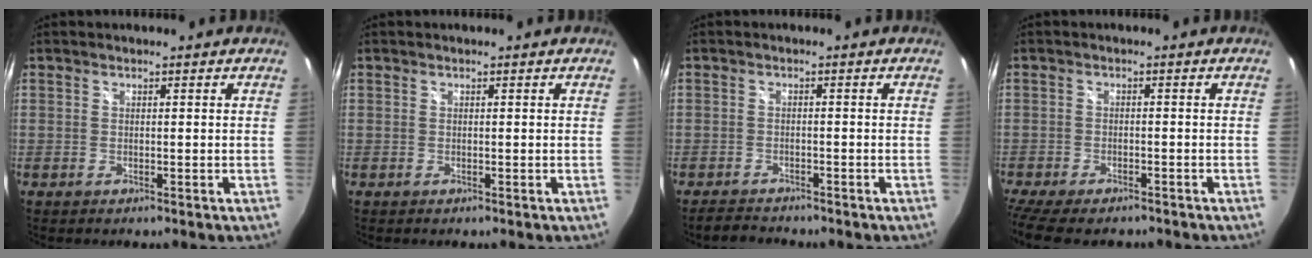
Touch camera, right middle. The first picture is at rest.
{"total": 0.0}
{"total": 3.1, "force": [-3.0, 0.8, 0.5], "torque": [-0.022, 0.000, -0.050]}
{"total": 9.7, "force": [-7.9, 2.9, 4.8], "torque": [-0.113, -0.038, -0.130]}